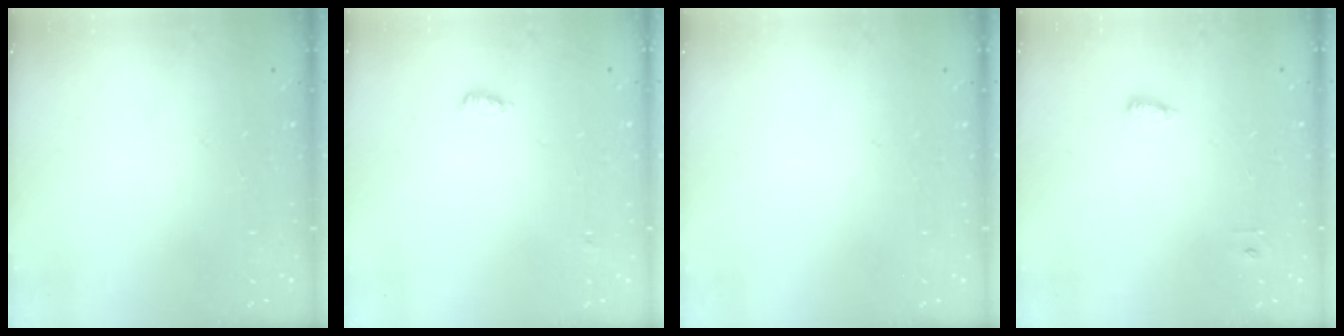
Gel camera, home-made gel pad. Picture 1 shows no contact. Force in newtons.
{"total": 4.0, "press": 3.8, "slide": 1.1}
{"total": 0.0}
{"total": 3.7, "press": 3.6, "slide": 1.0}